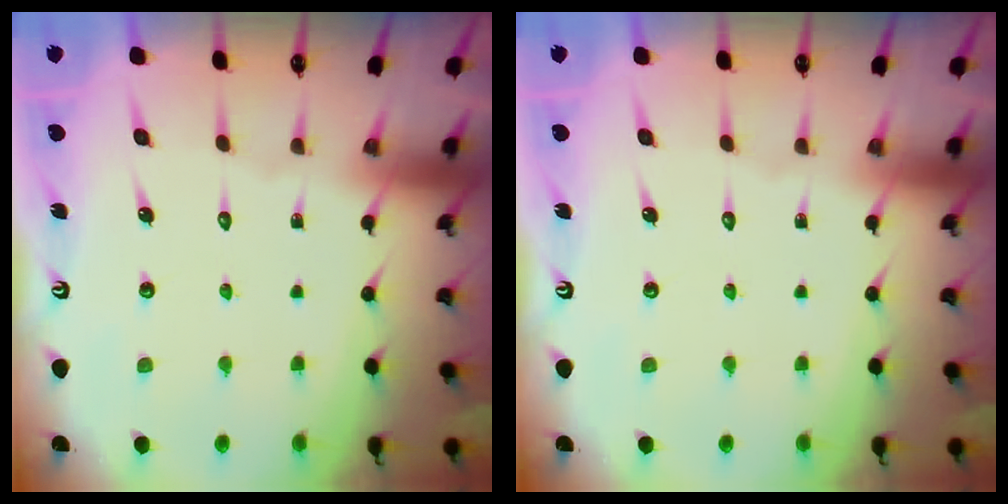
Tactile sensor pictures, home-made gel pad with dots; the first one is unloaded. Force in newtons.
{"total": 0.0}